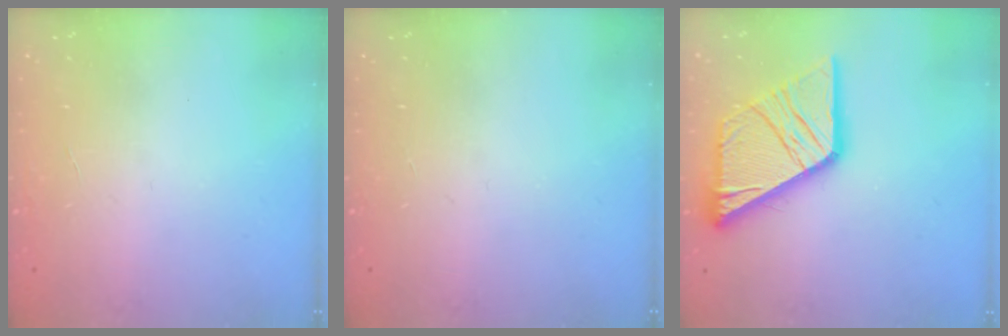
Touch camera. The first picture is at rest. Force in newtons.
{"total": 0.0}
{"total": 19.7, "press": 19.6, "slide": 2.3}